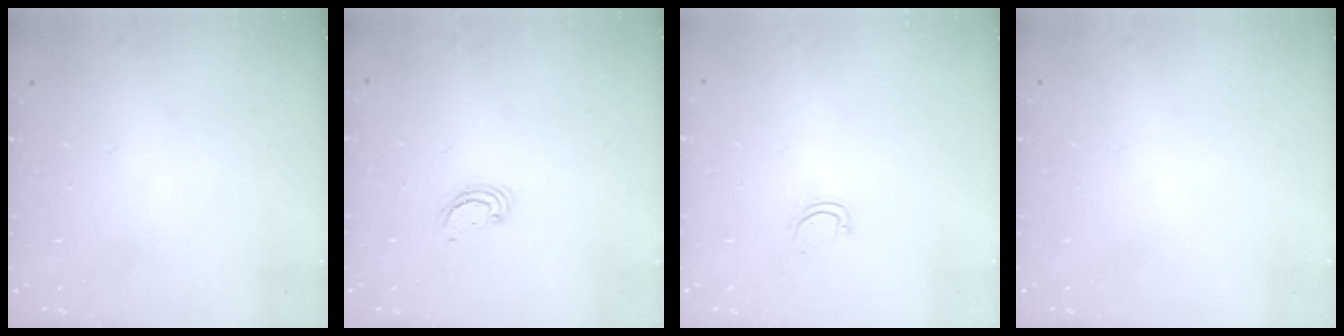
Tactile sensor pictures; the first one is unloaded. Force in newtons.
{"total": 3.1, "press": 3.1, "slide": 0.2}
{"total": 4.1, "press": 4.1, "slide": 0.3}
{"total": 0.0}